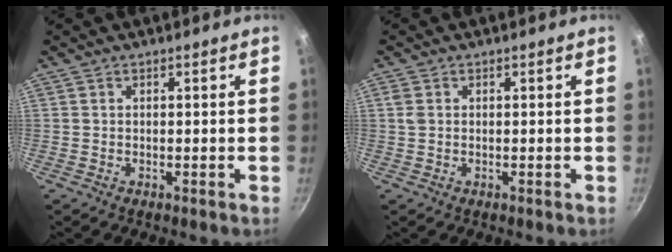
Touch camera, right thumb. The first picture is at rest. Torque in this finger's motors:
{"motor_torque": [0.11, 0.71, 0.31, 0.24, 0.01]}